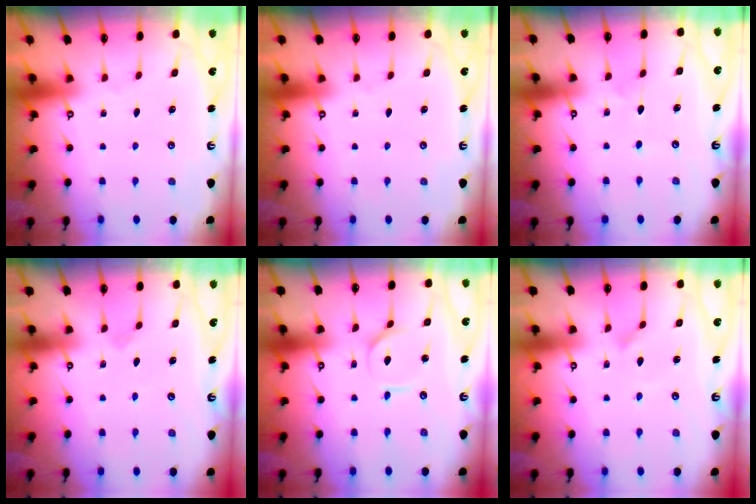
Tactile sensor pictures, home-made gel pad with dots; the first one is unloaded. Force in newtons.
{"total": 0.0}
{"total": 4.4, "press": 4.4, "slide": 0.1}
{"total": 1.9, "press": 1.8, "slide": 0.6}
{"total": 3.0, "press": 3.0, "slide": 0.3}
{"total": 3.2, "press": 3.2, "slide": 0.2}